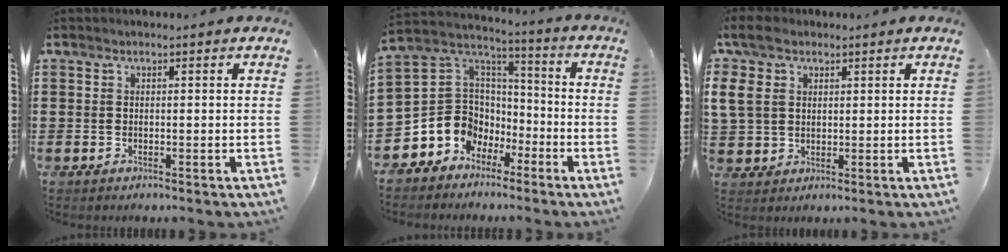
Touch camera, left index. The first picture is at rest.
{"total": 7.7, "force": [-3.0, 7.0, 1.0], "torque": [-0.067, -0.012, -0.057]}
{"total": 6.7, "force": [3.0, 4.9, 3.3], "torque": [-0.105, 0.013, 0.053]}